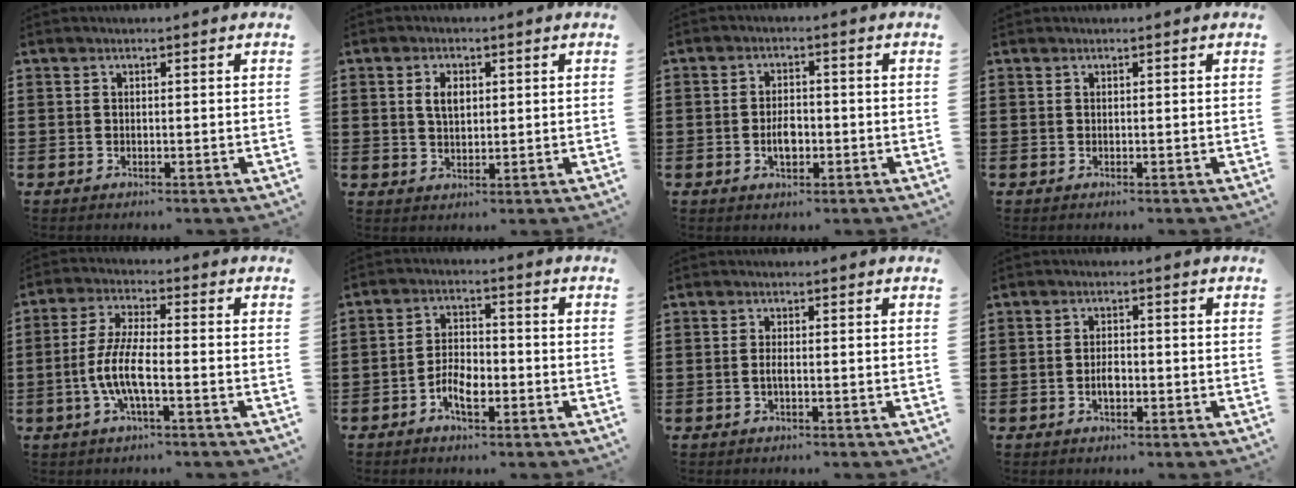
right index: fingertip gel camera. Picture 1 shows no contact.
{"total": 3.2, "force": [0.7, 1.9, 2.5], "torque": [-0.055, 0.010, 0.011]}
{"total": 3.7, "force": [-0.8, 2.0, 3.0], "torque": [-0.049, 0.000, -0.016]}
{"total": 0.0}
{"total": 7.1, "force": [-2.4, 1.6, 6.4], "torque": [-0.150, -0.013, -0.054]}
{"total": 4.8, "force": [-2.3, 2.3, 3.5], "torque": [-0.074, 0.003, -0.044]}
{"total": 1.2, "force": [-0.4, 0.2, 1.1], "torque": [-0.030, -0.003, -0.009]}
{"total": 2.5, "force": [-0.7, 1.2, 2.1], "torque": [-0.040, 0.002, -0.012]}